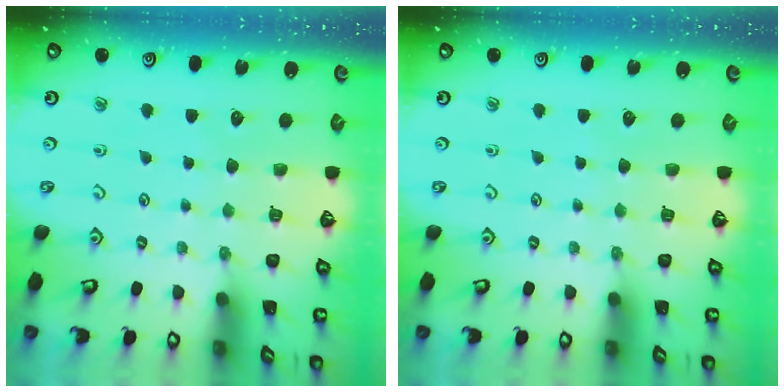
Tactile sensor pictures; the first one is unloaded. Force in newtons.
{"total": 0.0}